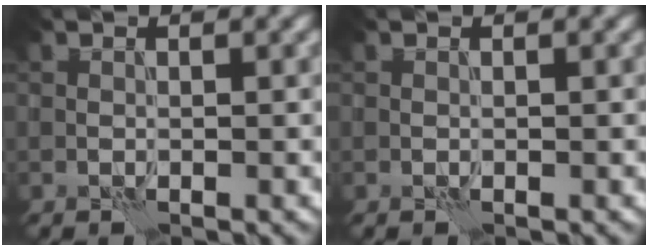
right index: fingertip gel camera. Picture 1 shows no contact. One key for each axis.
{"total": 0.0}